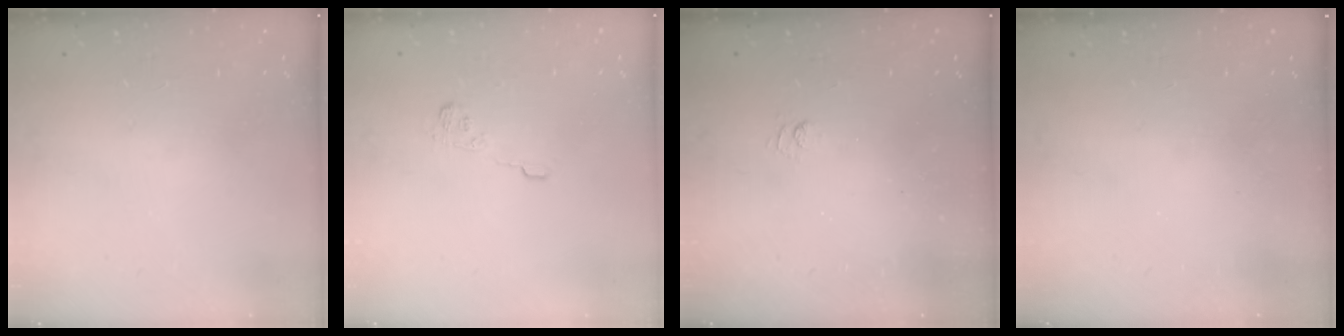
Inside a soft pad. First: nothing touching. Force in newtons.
{"total": 3.8, "press": 3.6, "slide": 1.3}
{"total": 2.4, "press": 1.9, "slide": 1.4}
{"total": 2.4, "press": 2.2, "slide": 0.8}